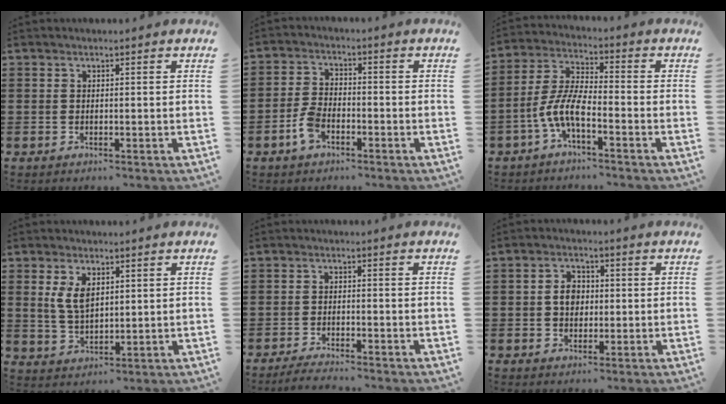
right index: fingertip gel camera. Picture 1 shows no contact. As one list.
[{"total": 4.6, "force": [-2.5, 2.1, 3.2], "torque": [-0.082, -0.001, -0.053]}, {"total": 7.1, "force": [-3.4, 2.0, 5.9], "torque": [-0.148, -0.011, -0.071]}, {"total": 4.5, "force": [1.7, 2.4, 3.4], "torque": [-0.074, 0.006, 0.030]}, {"total": 2.2, "force": [-2.1, -0.1, 0.5], "torque": [-0.008, 0.000, -0.041]}, {"total": 3.6, "force": [0.0, 2.7, 2.4], "torque": [-0.045, 0.008, -0.004]}]